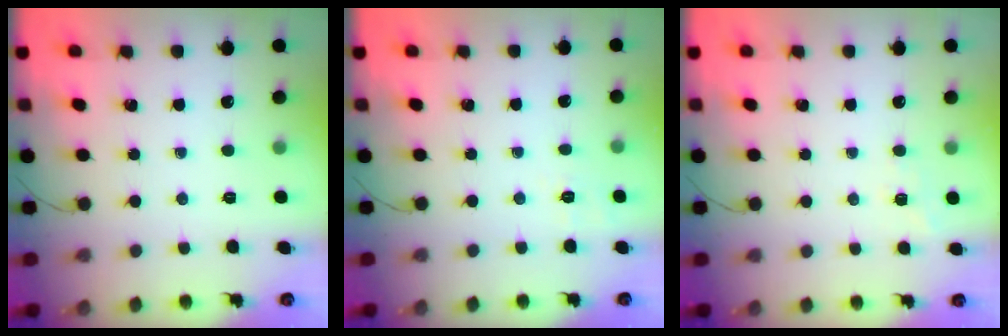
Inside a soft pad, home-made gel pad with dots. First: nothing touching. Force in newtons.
{"total": 2.0, "press": 0.4, "slide": 1.9}
{"total": 2.7, "press": 2.2, "slide": 1.6}